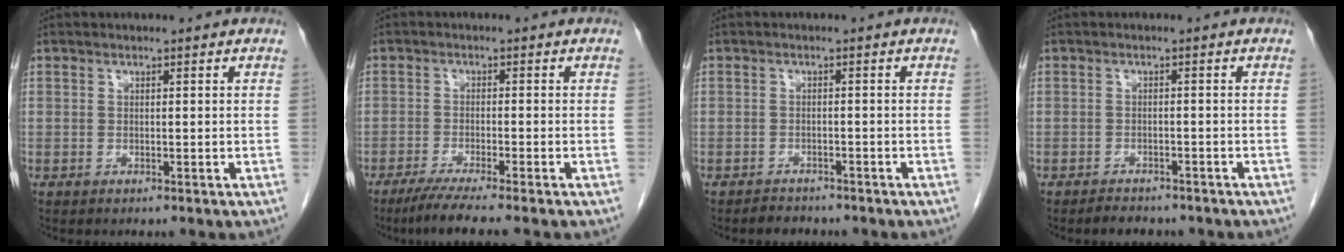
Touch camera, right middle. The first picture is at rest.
{"total": 6.3, "force": [-4.9, -0.7, 3.9], "torque": [-0.061, -0.017, -0.082]}
{"total": 2.2, "force": [-2.0, 1.0, 0.1], "torque": [-0.009, 0.000, -0.029]}
{"total": 3.7, "force": [-3.1, 1.5, 1.2], "torque": [-0.023, -0.001, -0.038]}